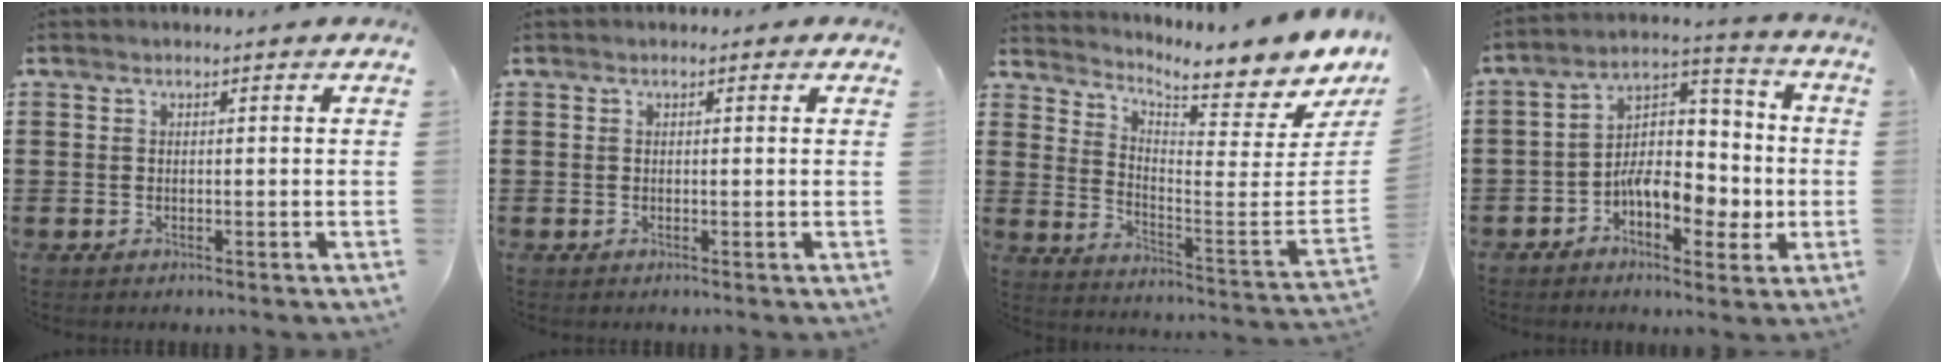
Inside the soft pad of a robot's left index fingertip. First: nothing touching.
{"total": 0.5, "force": [0.0, 0.5, 0.0], "torque": [-0.001, 0.005, -0.001]}
{"total": 5.5, "force": [5.2, 0.0, 1.9], "torque": [-0.045, -0.066, 0.079]}
{"total": 8.6, "force": [-1.5, 6.0, 6.0], "torque": [-0.099, 0.002, -0.031]}